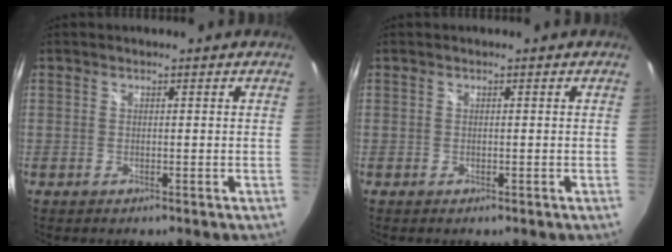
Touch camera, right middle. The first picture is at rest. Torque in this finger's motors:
{"motor_torque": [-0.10, -0.09, 0.04, 0.00]}